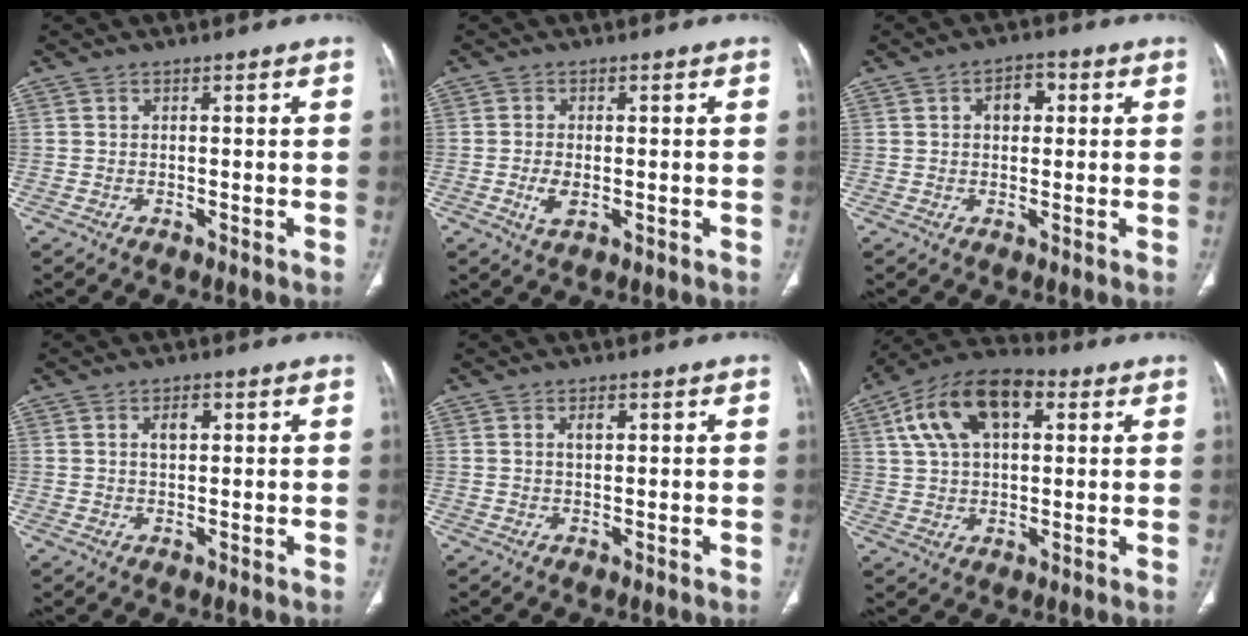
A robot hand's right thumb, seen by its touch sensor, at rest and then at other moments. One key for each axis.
{"total": 3.3, "fx": -0.6, "fy": 1.8, "fz": 2.7, "tx": -0.056, "ty": -0.003, "tz": -0.009}
{"total": 4.8, "fx": 1.3, "fy": 3.1, "fz": 3.4, "tx": -0.038, "ty": 0.007, "tz": 0.017}
{"total": 3.0, "fx": 1.1, "fy": 1.6, "fz": 2.3, "tx": -0.033, "ty": -0.001, "tz": 0.019}
{"total": 2.0, "fx": 0.8, "fy": 1.0, "fz": 1.6, "tx": -0.025, "ty": -0.001, "tz": 0.015}
{"total": 15.8, "fx": 5.6, "fy": 8.9, "fz": 11.9, "tx": -0.199, "ty": 0.017, "tz": 0.093}